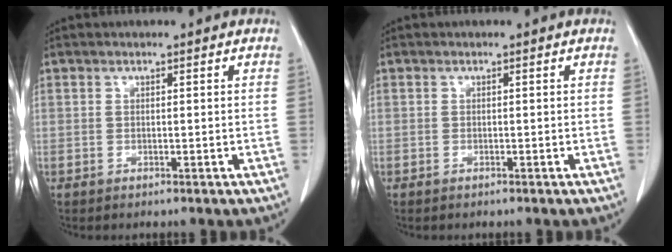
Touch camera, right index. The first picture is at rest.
{"total": 0.0}